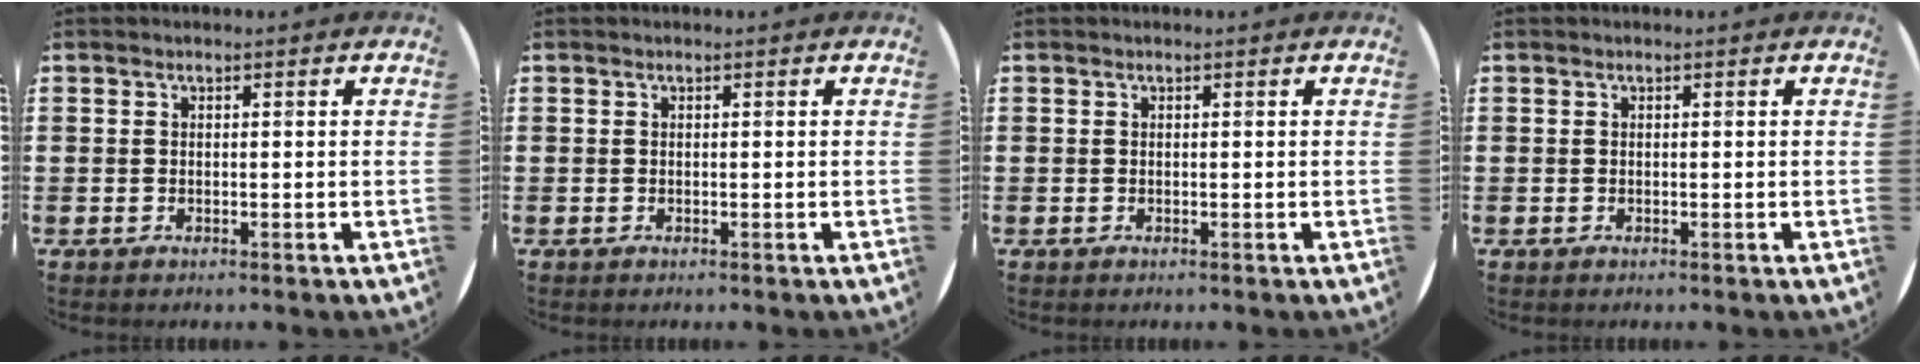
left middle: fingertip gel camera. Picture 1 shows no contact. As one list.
[{"total": 0.0}, {"total": 0.0}, {"total": 0.0}]